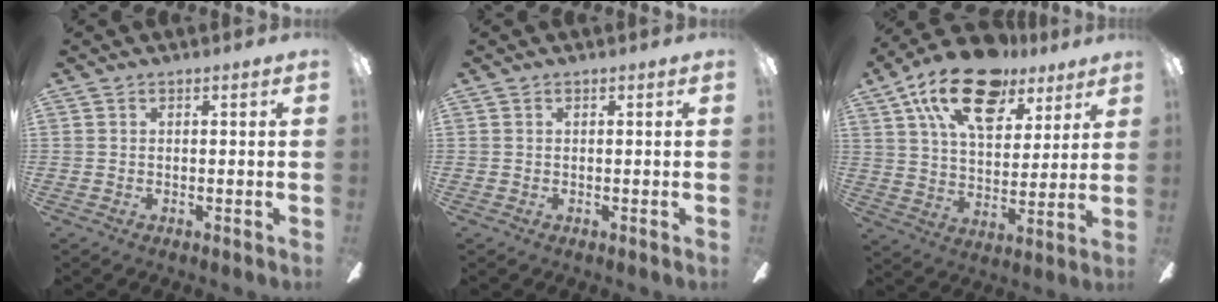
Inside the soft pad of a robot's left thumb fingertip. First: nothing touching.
{"total": 0.0}
{"total": 20.6, "force": [12.7, 10.6, 12.4], "torque": [-0.214, -0.055, 0.222]}